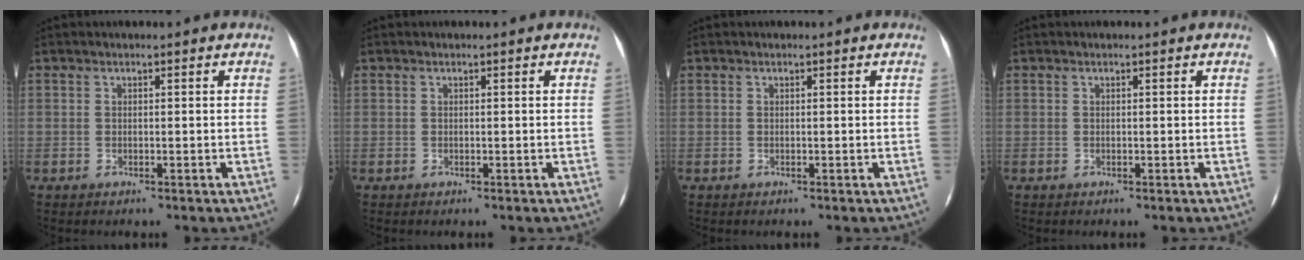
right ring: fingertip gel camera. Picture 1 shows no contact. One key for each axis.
{"total": 0.0}
{"total": 0.0}
{"total": 0.0}